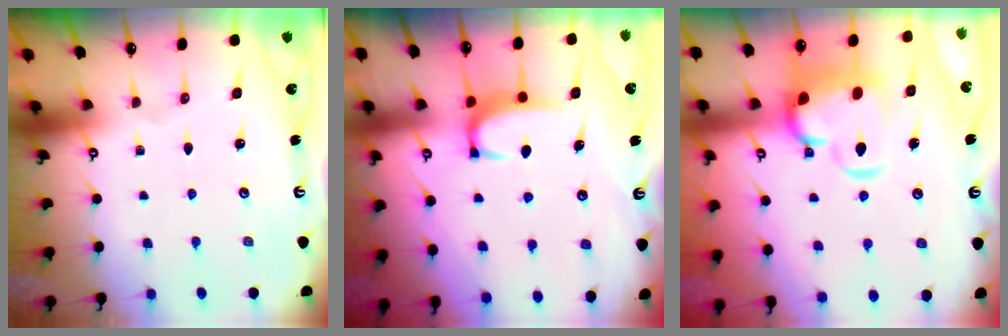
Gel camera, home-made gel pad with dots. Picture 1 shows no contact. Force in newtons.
{"total": 1.6, "press": 1.5, "slide": 0.5}
{"total": 7.1, "press": 6.8, "slide": 1.9}